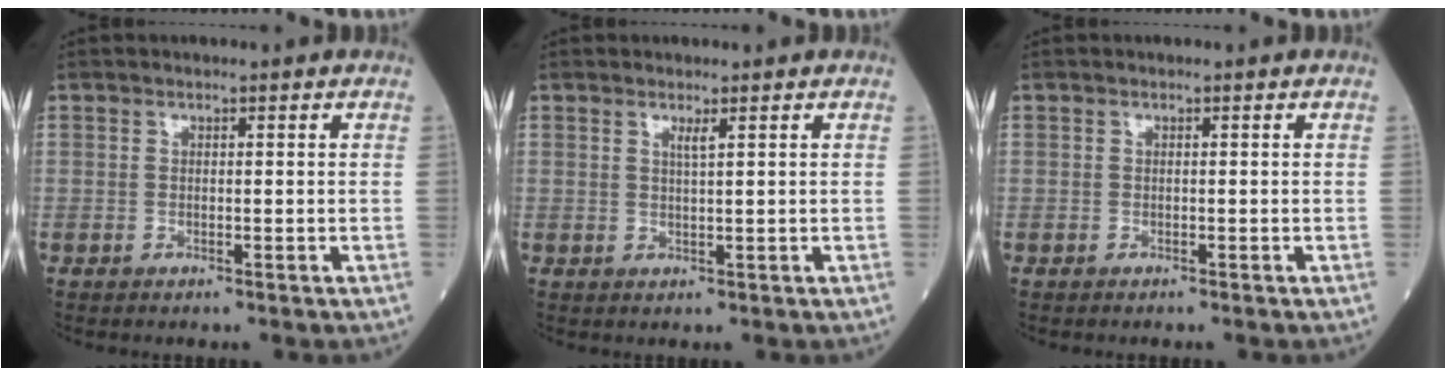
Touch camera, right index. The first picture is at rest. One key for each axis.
{"total": 1.2, "fx": 0.7, "fy": -0.2, "fz": 0.9, "tx": -0.020, "ty": -0.007, "tz": 0.013}
{"total": 0.0}